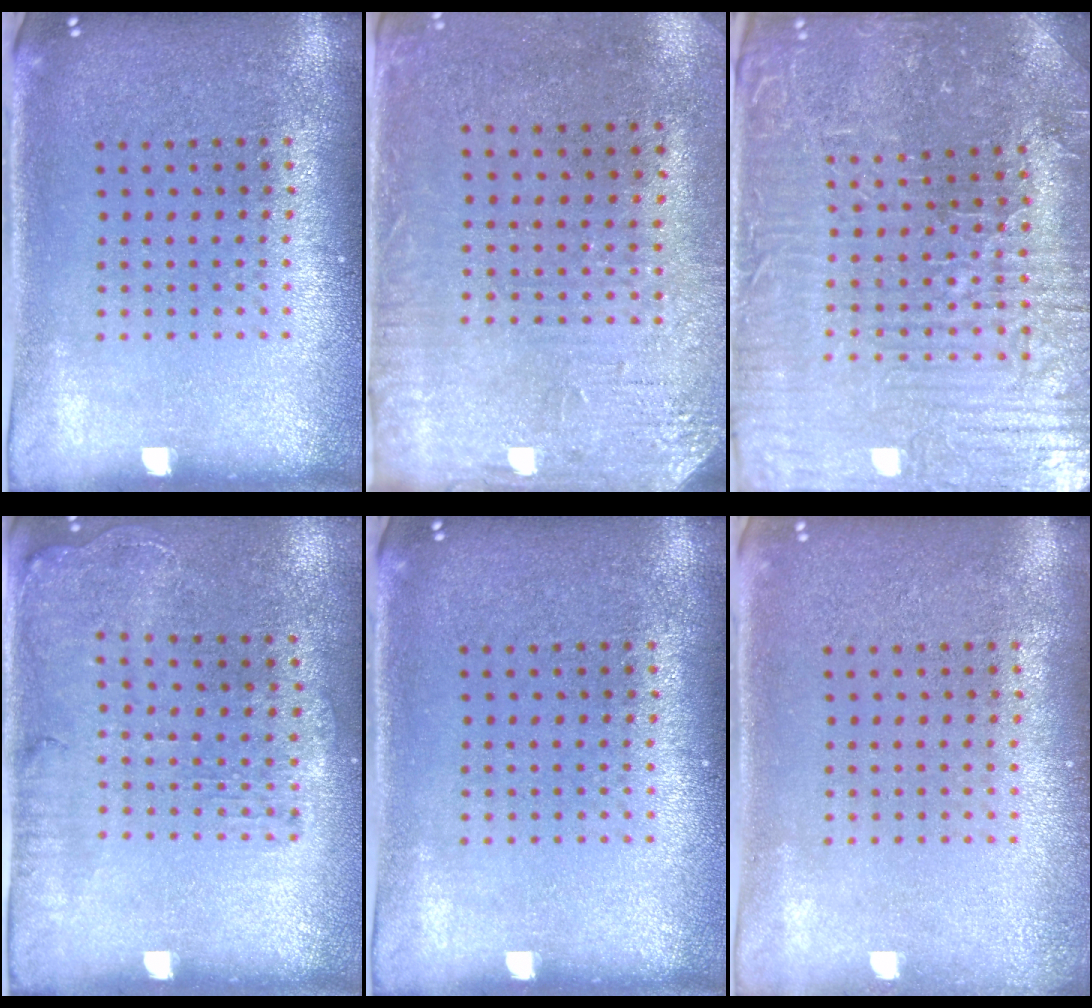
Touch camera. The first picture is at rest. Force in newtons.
{"total": 3.3, "press": 2.7, "slide": 1.9}
{"total": 4.4, "press": 4.4, "slide": 0.7}
{"total": 1.3, "press": 1.2, "slide": 0.5}
{"total": 0.0}
{"total": 0.8, "press": 0.8, "slide": 0.1}